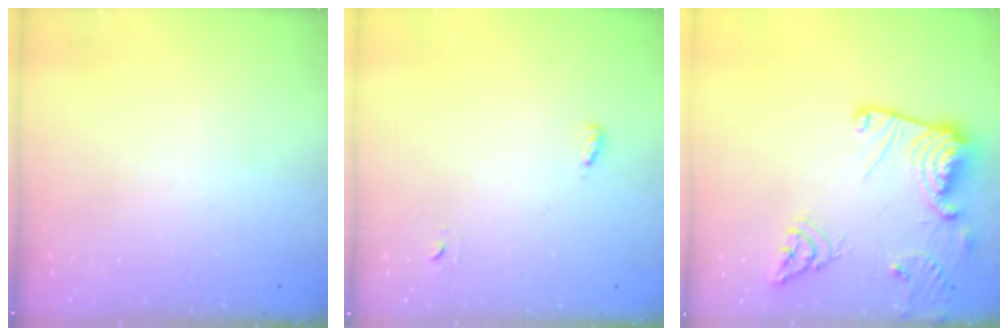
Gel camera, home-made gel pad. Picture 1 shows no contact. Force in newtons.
{"total": 3.7, "press": 3.3, "slide": 1.6}
{"total": 18.1, "press": 18.0, "slide": 1.7}